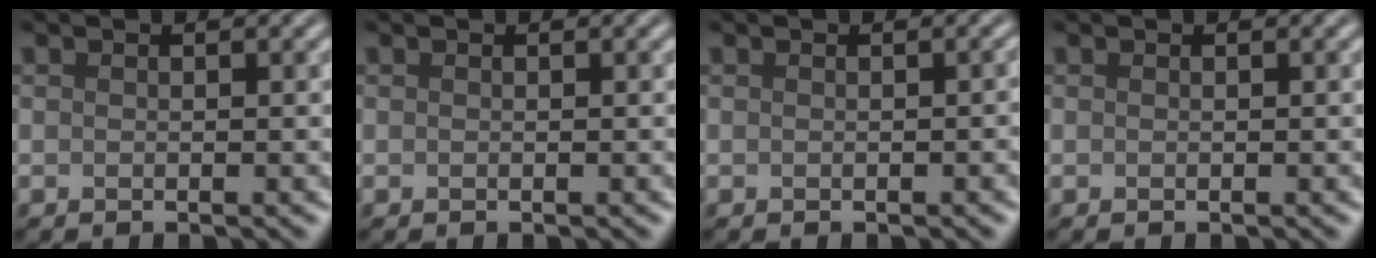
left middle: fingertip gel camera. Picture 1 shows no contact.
{"total": 0.0}
{"total": 0.5, "force": [-0.3, 0.1, 0.4], "torque": [-0.006, 0.001, -0.001]}
{"total": 0.0}